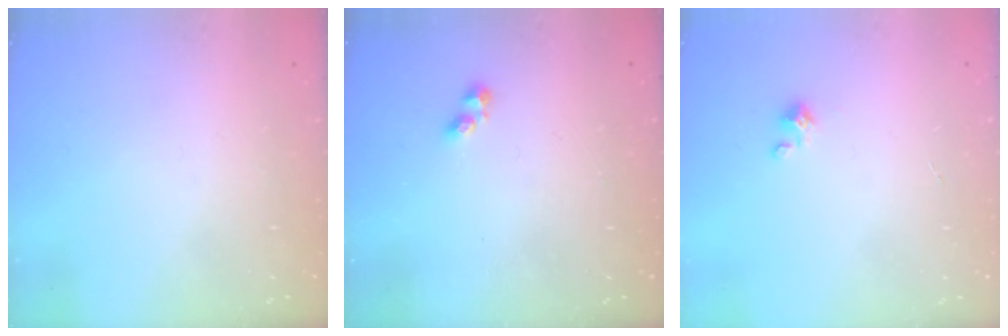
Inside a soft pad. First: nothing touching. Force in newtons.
{"total": 2.4, "press": 2.3, "slide": 0.4}
{"total": 1.5, "press": 1.5, "slide": 0.1}